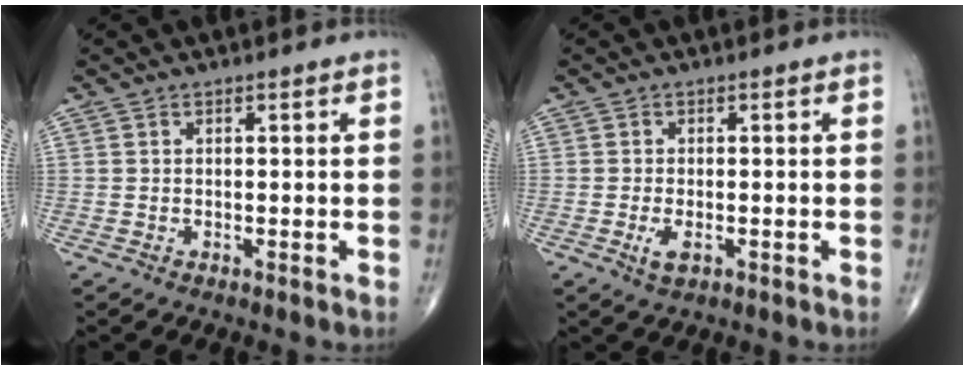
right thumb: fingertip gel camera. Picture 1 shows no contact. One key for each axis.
{"total": 2.7, "fx": -0.9, "fy": 1.3, "fz": 2.2, "tx": -0.045, "ty": -0.003, "tz": -0.013}